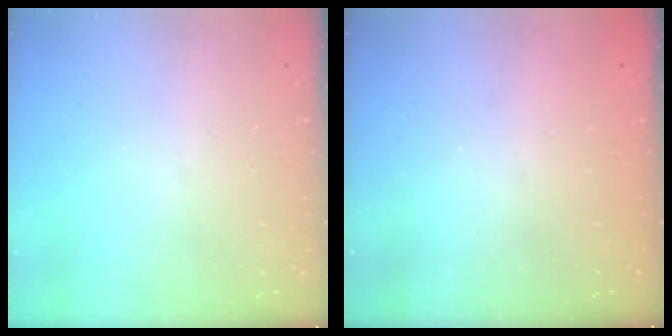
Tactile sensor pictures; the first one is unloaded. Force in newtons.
{"total": 2.4, "press": 2.3, "slide": 0.8}